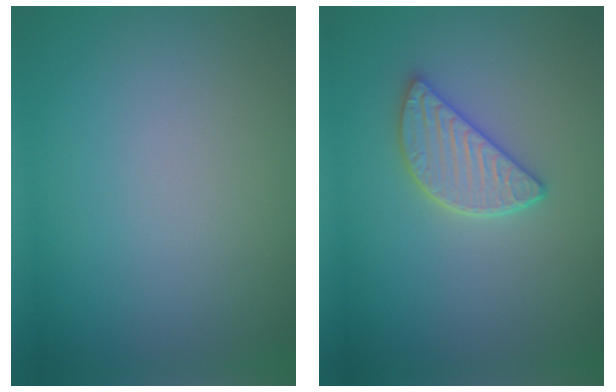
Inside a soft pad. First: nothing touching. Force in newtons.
{"total": 3.2, "press": 3.0, "slide": 1.2}